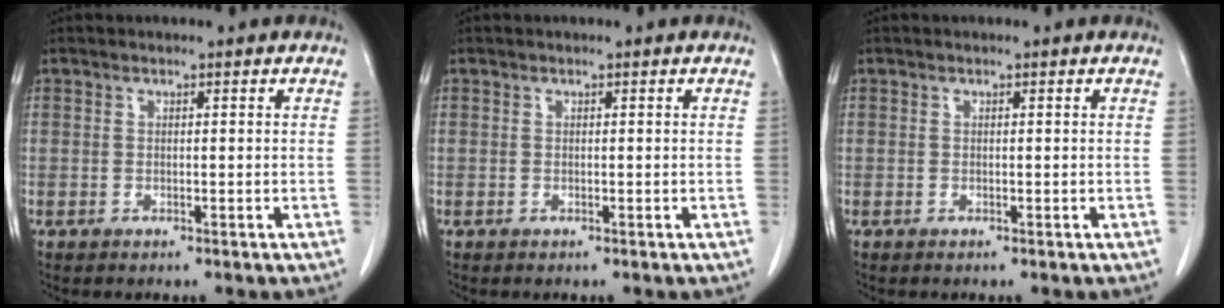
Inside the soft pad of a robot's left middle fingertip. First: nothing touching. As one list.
[{"total": 0.0}, {"total": 0.0}]